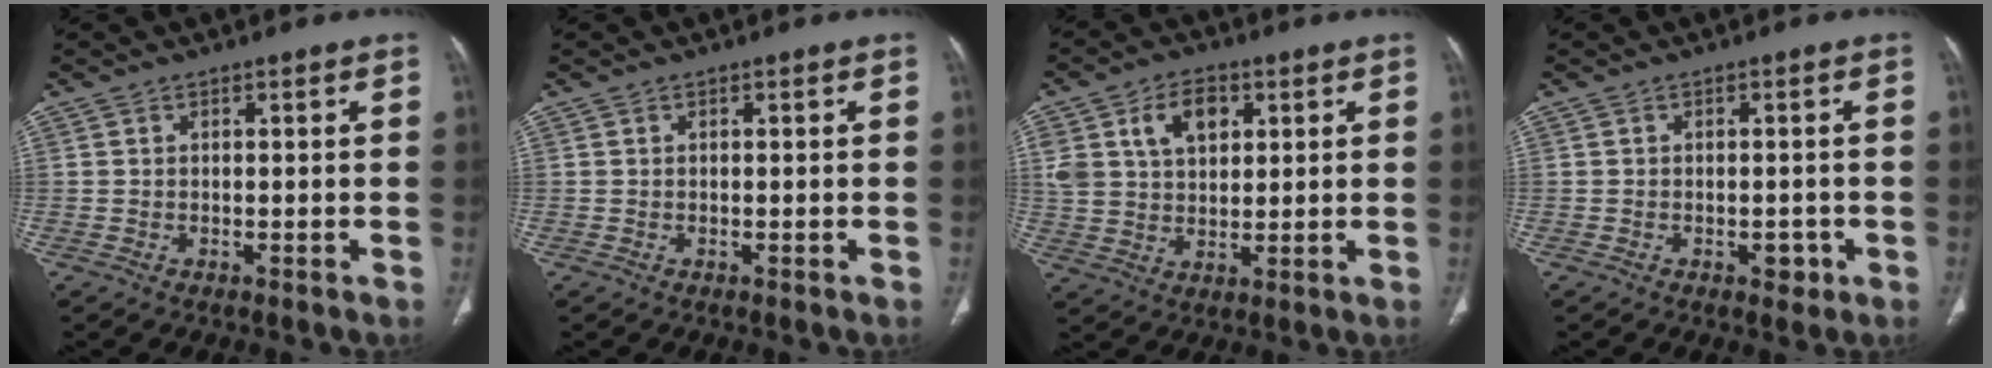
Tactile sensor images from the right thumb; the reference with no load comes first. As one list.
[{"total": 0.0}, {"total": 10.5, "force": [4.0, 7.1, 6.7], "torque": [-0.099, -0.004, 0.078]}, {"total": 2.3, "force": [-0.9, 1.5, 1.5], "torque": [-0.008, 0.003, -0.009]}]